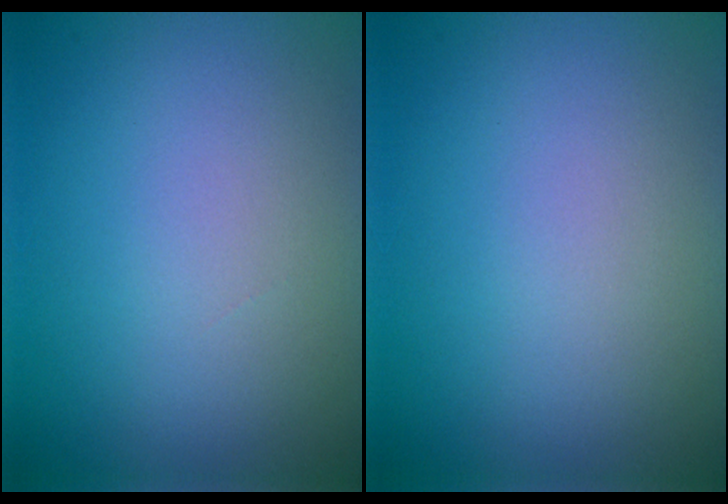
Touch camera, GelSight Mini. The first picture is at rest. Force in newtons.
{"total": 0.0}